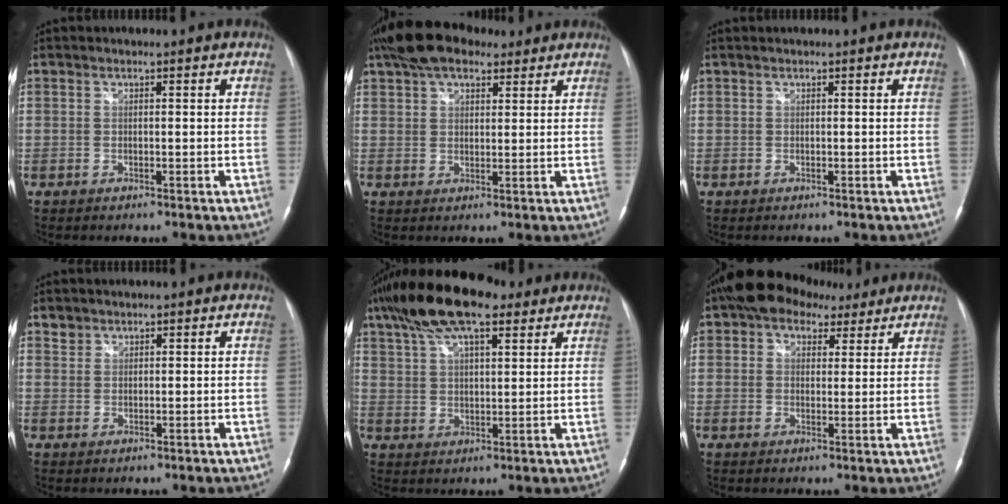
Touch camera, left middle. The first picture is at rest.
{"total": 10.1, "force": [7.2, 4.5, 5.4], "torque": [-0.099, 0.038, 0.128]}
{"total": 0.0}
{"total": 1.5, "force": [1.2, 1.0, -0.1], "torque": [0.008, 0.007, 0.018]}
{"total": 14.8, "force": [10.2, 4.4, 9.8], "torque": [-0.194, 0.038, 0.182]}
{"total": 9.3, "force": [6.4, 5.3, 4.1], "torque": [-0.059, 0.034, 0.103]}